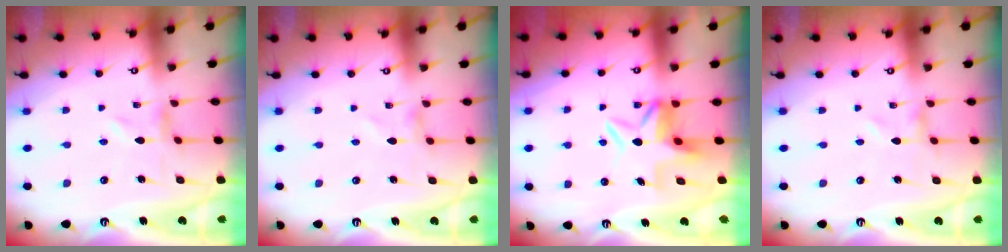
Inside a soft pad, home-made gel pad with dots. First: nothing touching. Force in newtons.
{"total": 0.0}
{"total": 5.9, "press": 5.8, "slide": 0.8}
{"total": 0.0}